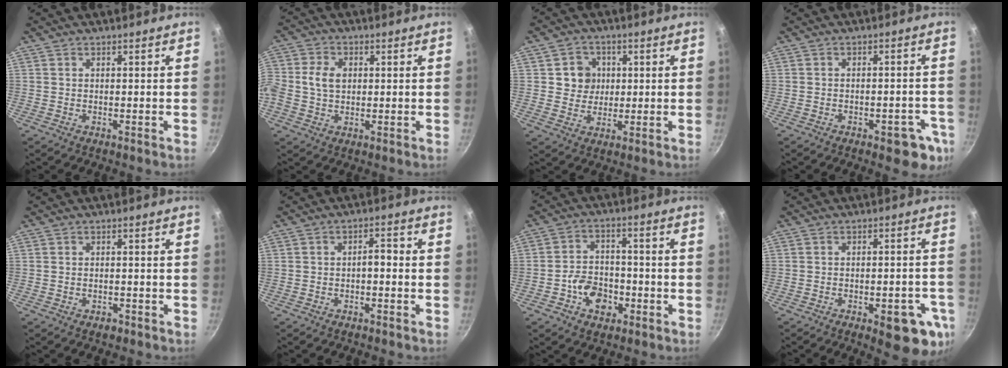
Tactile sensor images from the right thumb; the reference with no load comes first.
{"total": 6.1, "force": [0.5, 4.7, 4.0], "torque": [-0.065, 0.010, 0.001]}
{"total": 6.1, "force": [1.1, 5.7, 1.9], "torque": [0.007, -0.002, 0.015]}
{"total": 7.9, "force": [-3.5, 3.7, 5.9], "torque": [-0.036, 0.020, -0.036]}
{"total": 1.6, "force": [-1.0, 0.9, 0.9], "torque": [-0.016, 0.008, -0.013]}
{"total": 2.8, "force": [-1.0, 1.4, 2.3], "torque": [-0.029, 0.022, -0.016]}
{"total": 8.3, "force": [-3.3, 6.1, 4.6], "torque": [-0.054, 0.030, -0.060]}
{"total": 11.6, "force": [-4.7, 4.5, 9.6], "torque": [-0.080, 0.017, -0.055]}